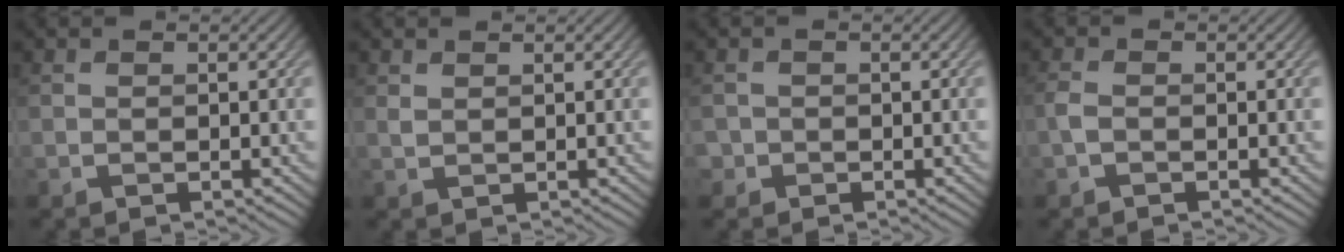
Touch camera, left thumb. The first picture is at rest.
{"total": 0.8, "force": [0.7, 0.3, 0.4], "torque": [-0.014, 0.001, 0.016]}
{"total": 1.3, "force": [-0.6, 1.2, 0.0], "torque": [0.006, -0.001, -0.013]}
{"total": 1.5, "force": [-0.7, 0.8, 1.0], "torque": [-0.027, 0.002, -0.022]}